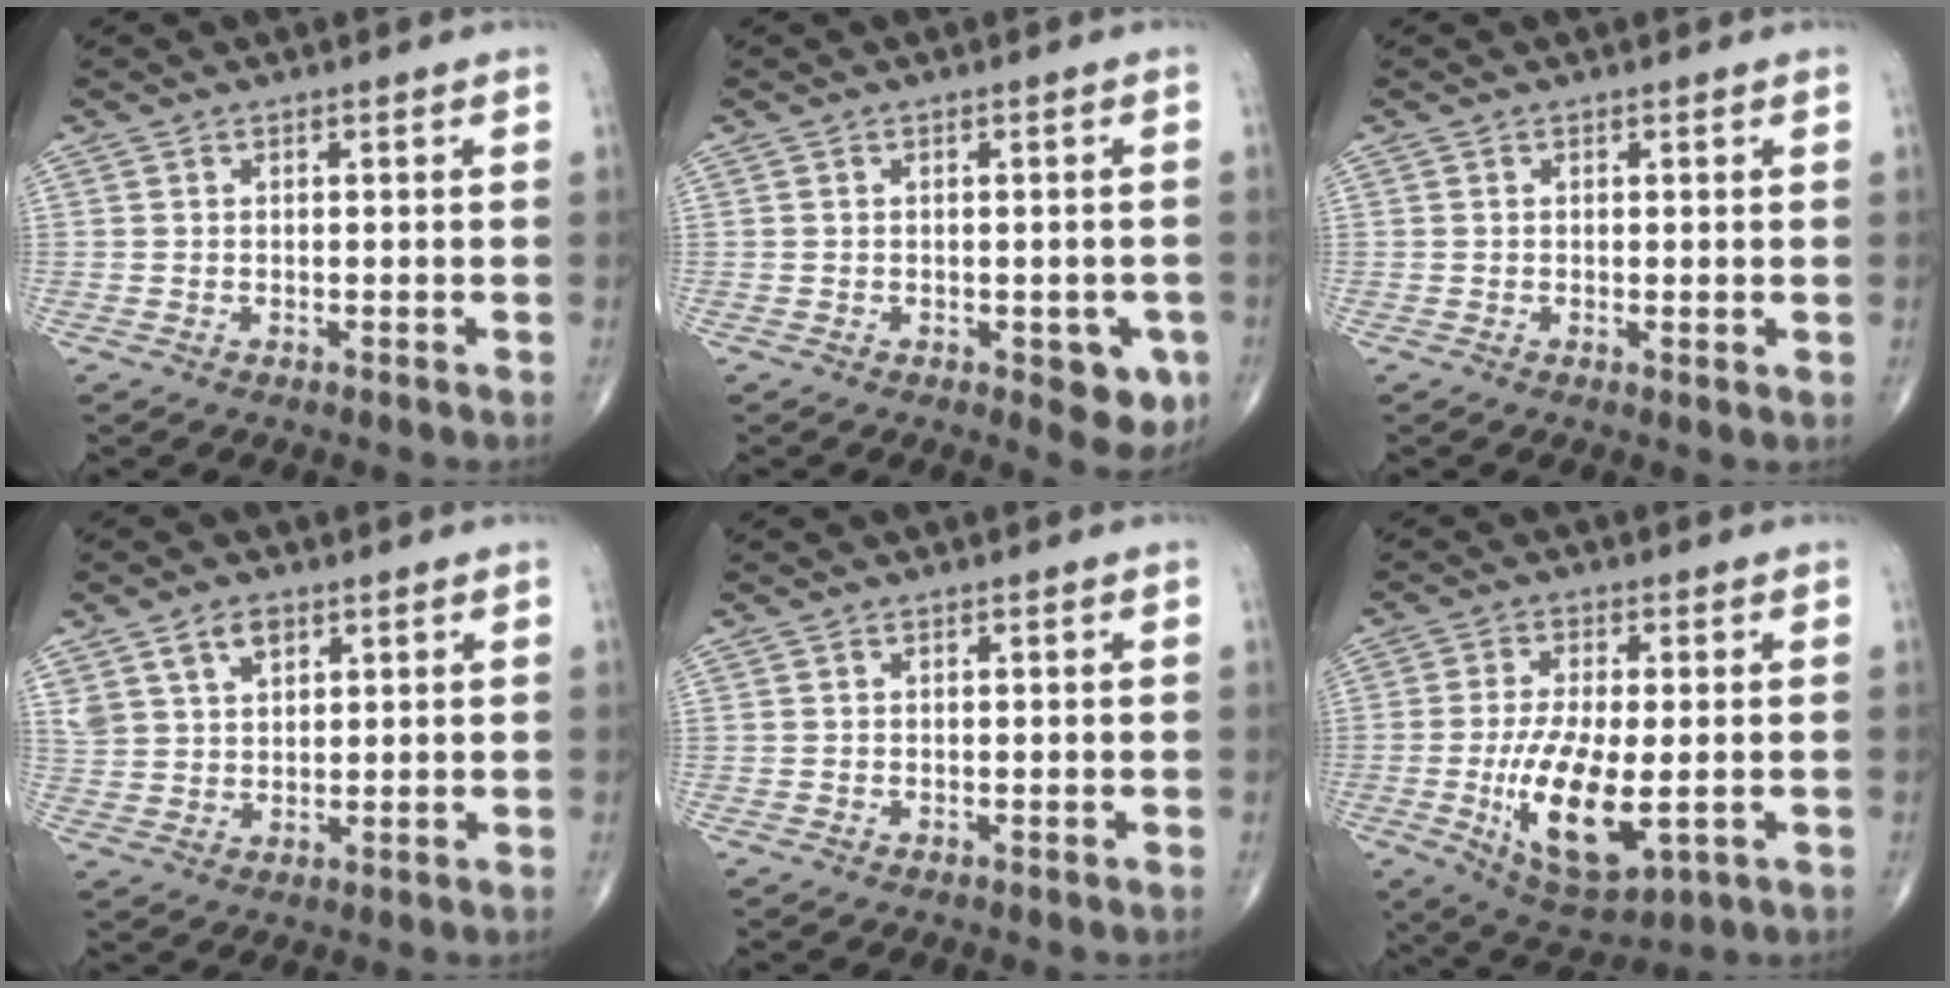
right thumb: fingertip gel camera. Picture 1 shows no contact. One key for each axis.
{"total": 5.6, "fx": -2.0, "fy": 2.7, "fz": 4.5, "tx": -0.027, "ty": -0.002, "tz": -0.019}
{"total": 0.9, "fx": 0.1, "fy": 0.2, "fz": 0.9, "tx": -0.015, "ty": -0.005, "tz": 0.000}
{"total": 8.3, "fx": 4.6, "fy": 5.1, "fz": 4.7, "tx": -0.079, "ty": -0.013, "tz": 0.095}
{"total": 0.0}
{"total": 13.9, "fx": -2.7, "fy": 5.5, "fz": 12.4, "tx": -0.225, "ty": -0.018, "tz": -0.034}